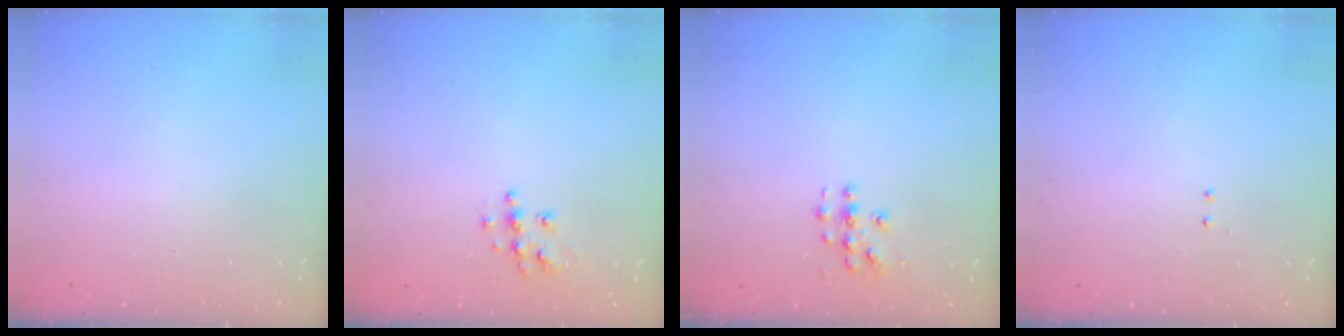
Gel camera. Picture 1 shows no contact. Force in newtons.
{"total": 7.4, "press": 7.4, "slide": 0.2}
{"total": 4.2, "press": 4.2, "slide": 0.1}
{"total": 2.0, "press": 2.0, "slide": 0.4}